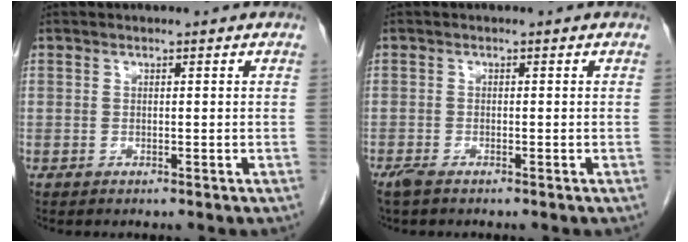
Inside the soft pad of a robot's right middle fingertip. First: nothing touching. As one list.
[{"total": 2.3, "force": [-1.8, 0.7, 1.3], "torque": [-0.029, -0.007, -0.030]}]